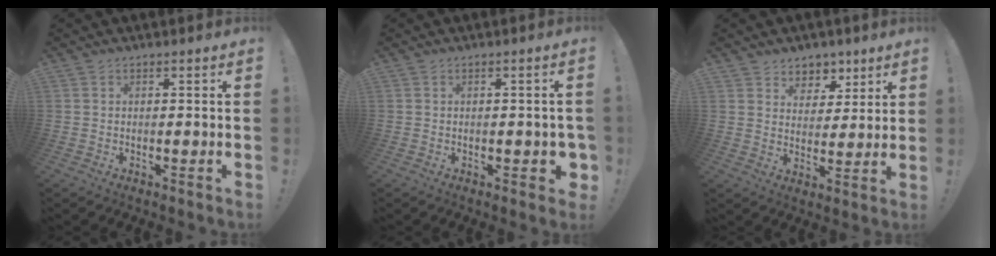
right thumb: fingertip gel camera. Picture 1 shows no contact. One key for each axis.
{"total": 2.6, "fx": -0.9, "fy": 1.3, "fz": 2.1, "tx": -0.024, "ty": 0.007, "tz": -0.012}
{"total": 7.0, "fx": 4.3, "fy": 5.5, "fz": 0.6, "tx": -0.004, "ty": -0.035, "tz": 0.087}